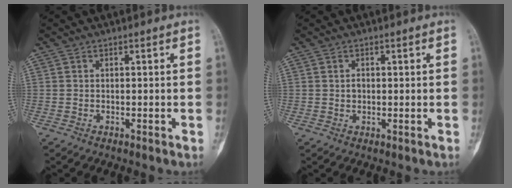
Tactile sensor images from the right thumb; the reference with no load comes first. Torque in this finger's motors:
{"motor_torque": [0.00, 0.00, 0.16, -0.13, -0.02]}